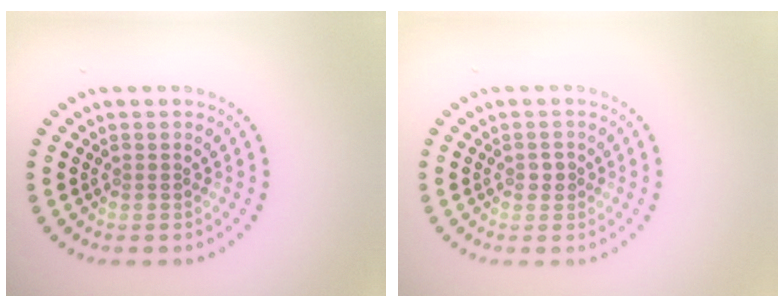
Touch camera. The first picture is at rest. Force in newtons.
{"total": 1.0, "press": 1.0, "slide": 0.2}